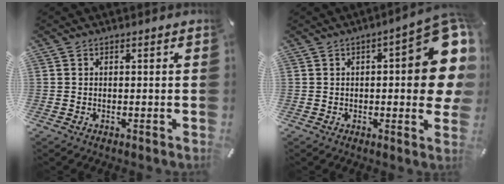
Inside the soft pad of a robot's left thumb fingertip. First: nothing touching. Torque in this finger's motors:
{"motor_torque": [1.95, 3.06, 1.24, -0.91, 0.23]}